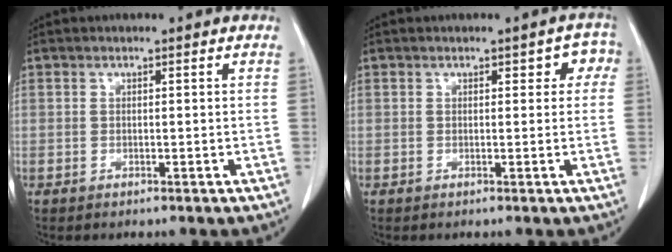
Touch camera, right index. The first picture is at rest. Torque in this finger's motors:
{"motor_torque": [0.09, 0.12, 0.04, 0.00]}